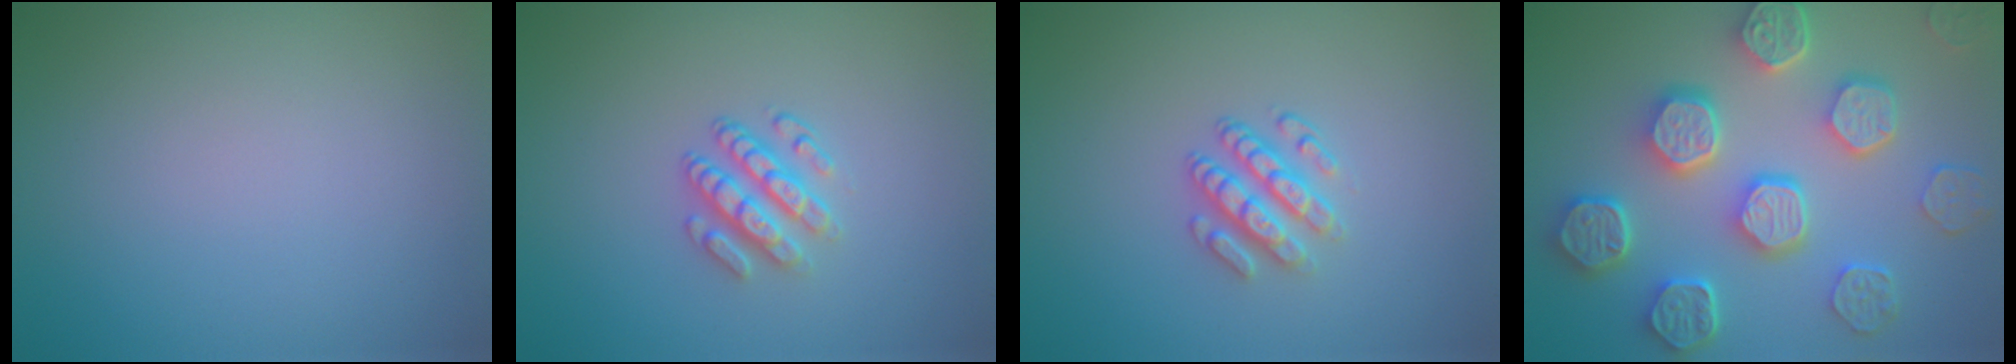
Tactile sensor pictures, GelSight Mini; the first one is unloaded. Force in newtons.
{"total": 2.9, "press": 2.4, "slide": 1.6}
{"total": 2.8, "press": 2.4, "slide": 1.5}
{"total": 8.0, "press": 6.4, "slide": 4.8}